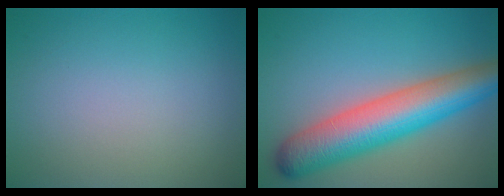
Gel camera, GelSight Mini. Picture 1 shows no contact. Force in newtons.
{"total": 9.1, "press": 9.1, "slide": 0.3}